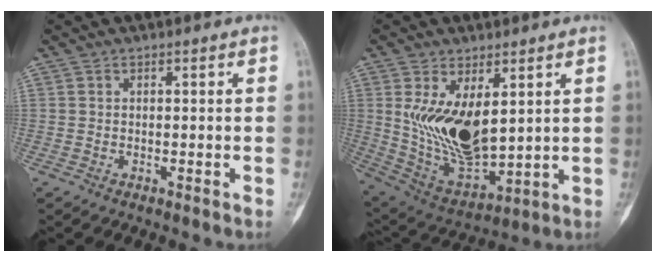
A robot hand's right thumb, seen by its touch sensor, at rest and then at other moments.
{"total": 15.2, "force": [3.4, 7.8, 12.6], "torque": [-0.218, -0.025, 0.091]}